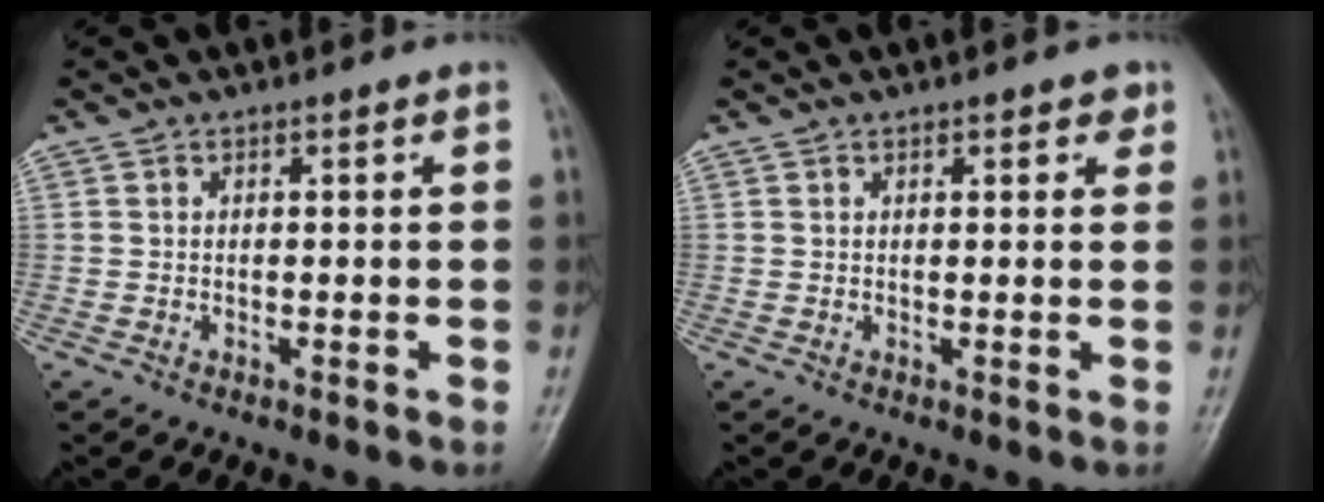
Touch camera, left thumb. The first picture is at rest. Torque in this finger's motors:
{"motor_torque": [-0.04, 0.02, -0.12, -0.08, 0.05]}